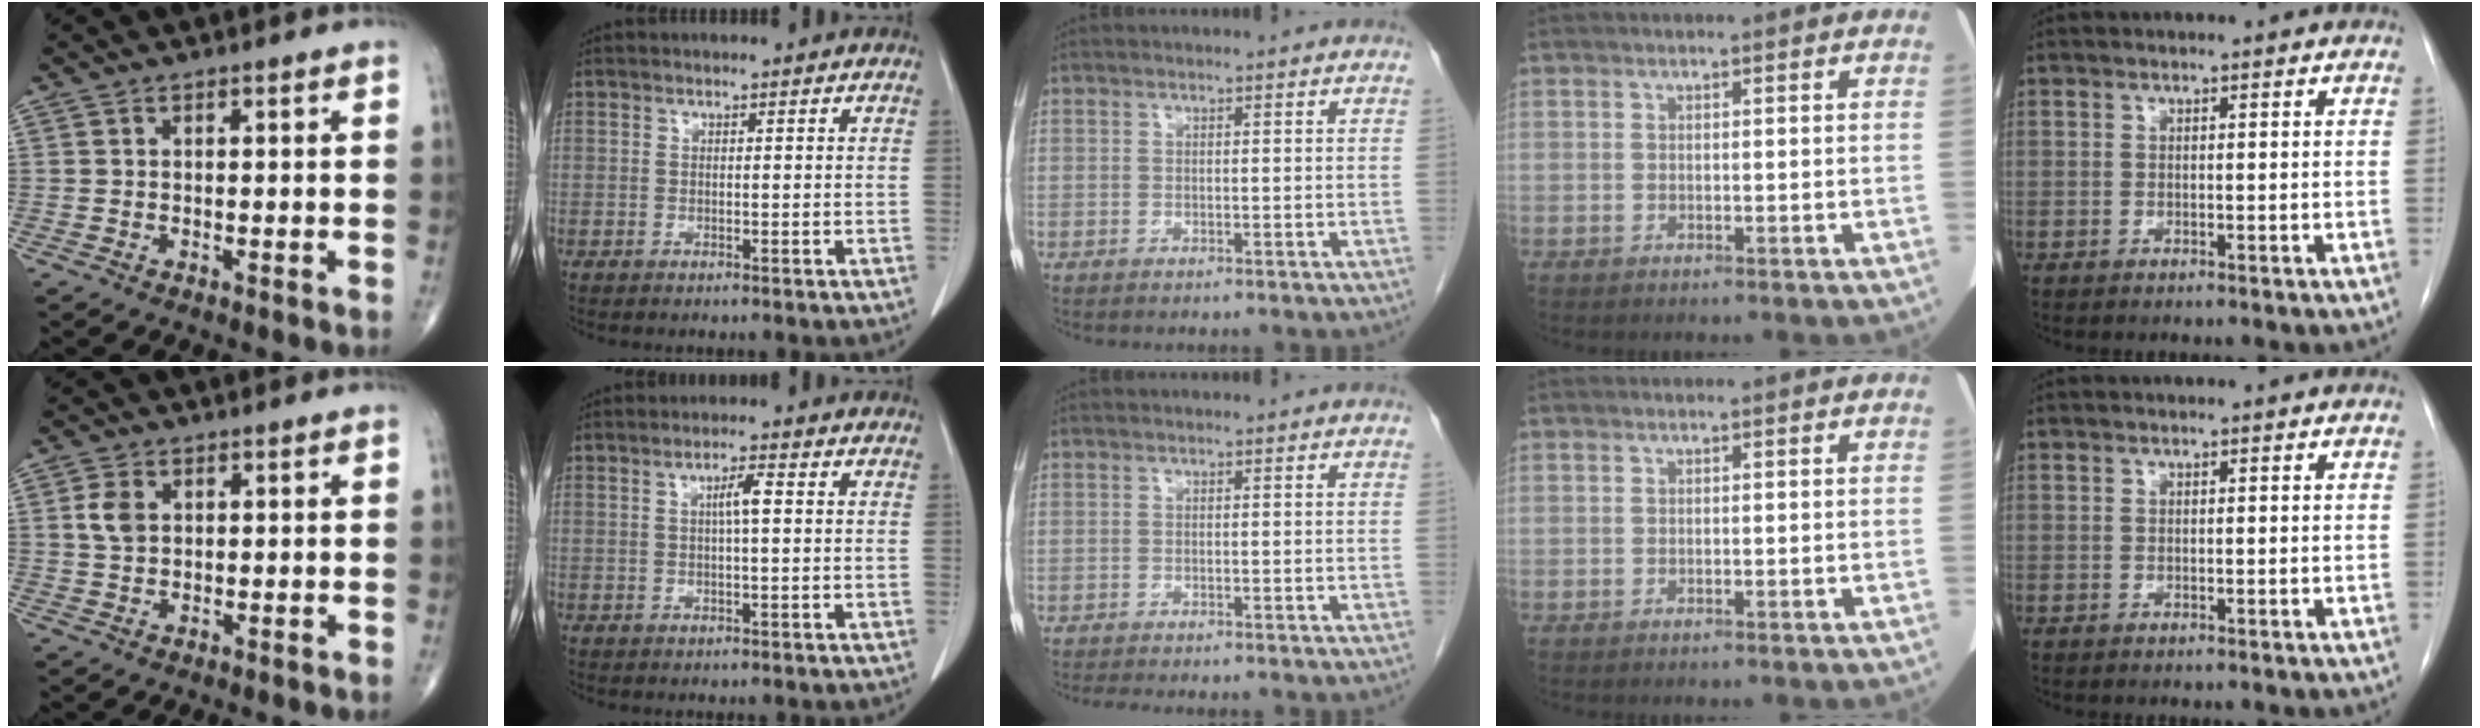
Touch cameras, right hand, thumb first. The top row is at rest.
{"thumb": {"total": 3.7, "force": [0.9, 2.6, 2.5], "torque": [-0.048, 0.000, 0.017]}, "index": {"total": 2.9, "force": [0.4, 0.2, 2.9], "torque": [-0.051, 0.003, 0.007]}, "middle": {"total": 3.4, "force": [-3.0, 0.6, 1.6], "torque": [-0.025, -0.009, -0.039]}}